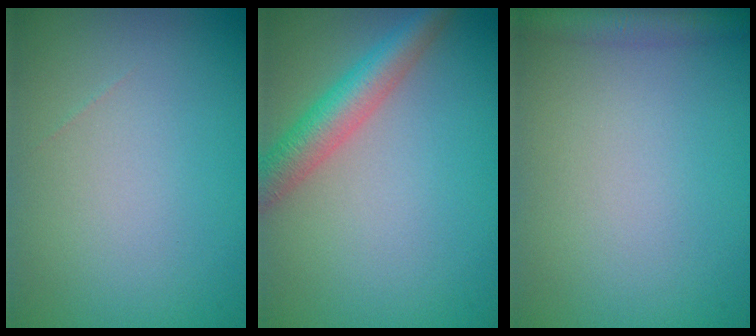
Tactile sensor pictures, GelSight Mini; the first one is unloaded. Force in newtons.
{"total": 4.4, "press": 4.4, "slide": 0.1}
{"total": 2.1, "press": 2.1, "slide": 0.1}